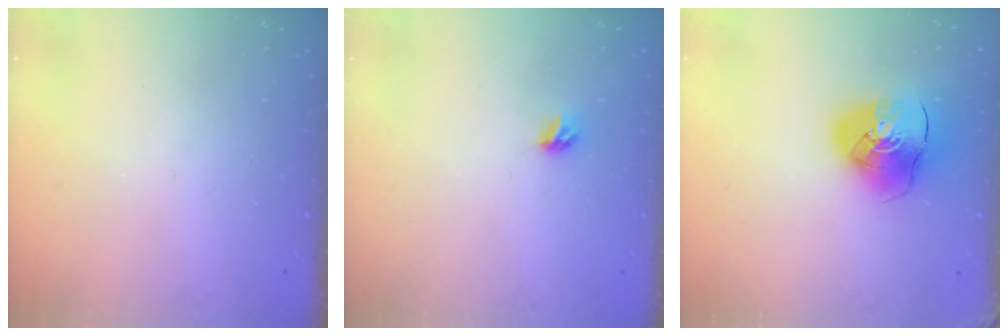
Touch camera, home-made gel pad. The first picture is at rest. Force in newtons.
{"total": 4.5, "press": 4.4, "slide": 0.9}
{"total": 12.7, "press": 12.5, "slide": 1.8}